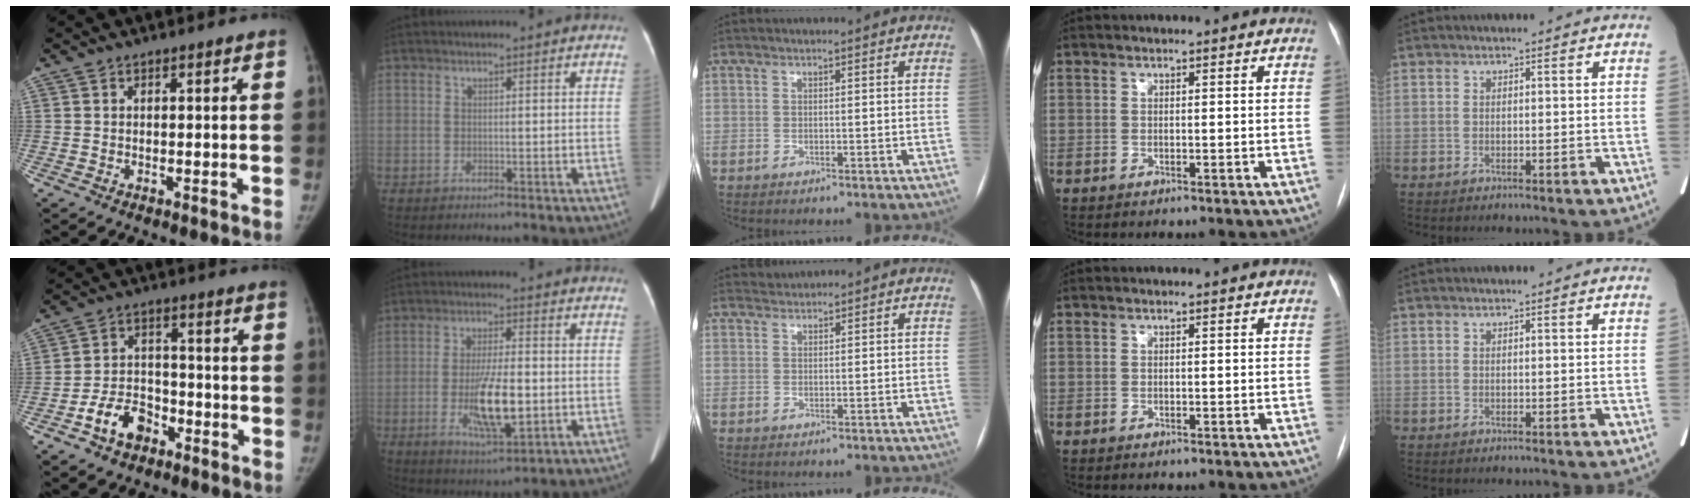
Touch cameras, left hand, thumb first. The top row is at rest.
{"thumb": {"total": 8.3, "force": [-4.6, 5.6, 4.2], "torque": [-0.057, 0.035, -0.079]}, "index": {"total": 9.3, "force": [-1.9, 2.1, 8.9], "torque": [-0.167, -0.012, -0.029]}, "middle": {"total": 1.1, "force": [1.0, 0.0, -0.5], "torque": [-0.001, 0.006, 0.020]}}